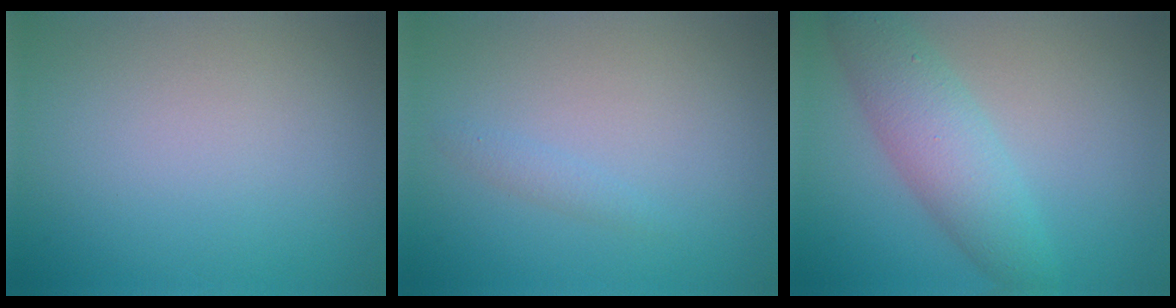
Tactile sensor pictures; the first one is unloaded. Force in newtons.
{"total": 0.9, "press": 0.9, "slide": 0.0}
{"total": 4.8, "press": 4.8, "slide": 0.0}